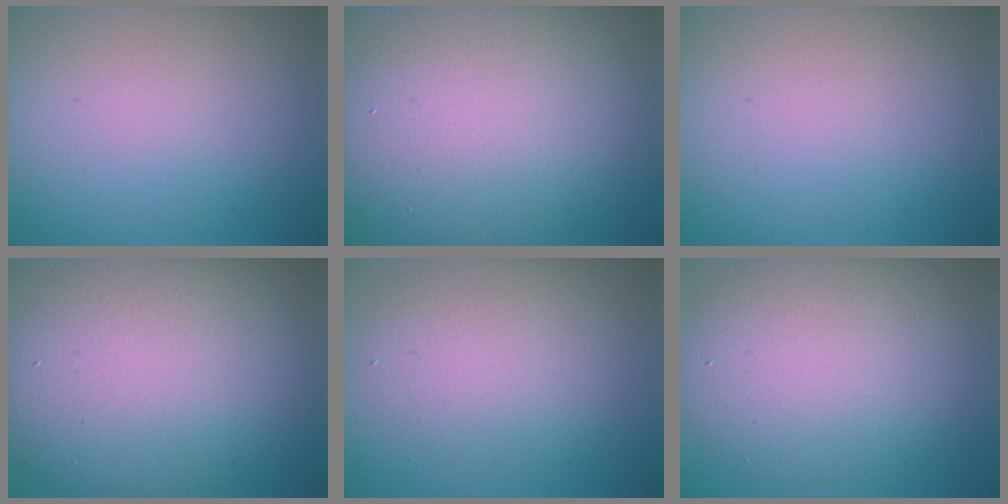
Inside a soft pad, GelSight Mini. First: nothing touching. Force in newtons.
{"total": 16.3, "press": 16.3, "slide": 1.1}
{"total": 0.0}
{"total": 13.6, "press": 13.6, "slide": 0.8}
{"total": 3.5, "press": 3.5, "slide": 0.2}
{"total": 6.9, "press": 6.9, "slide": 0.5}